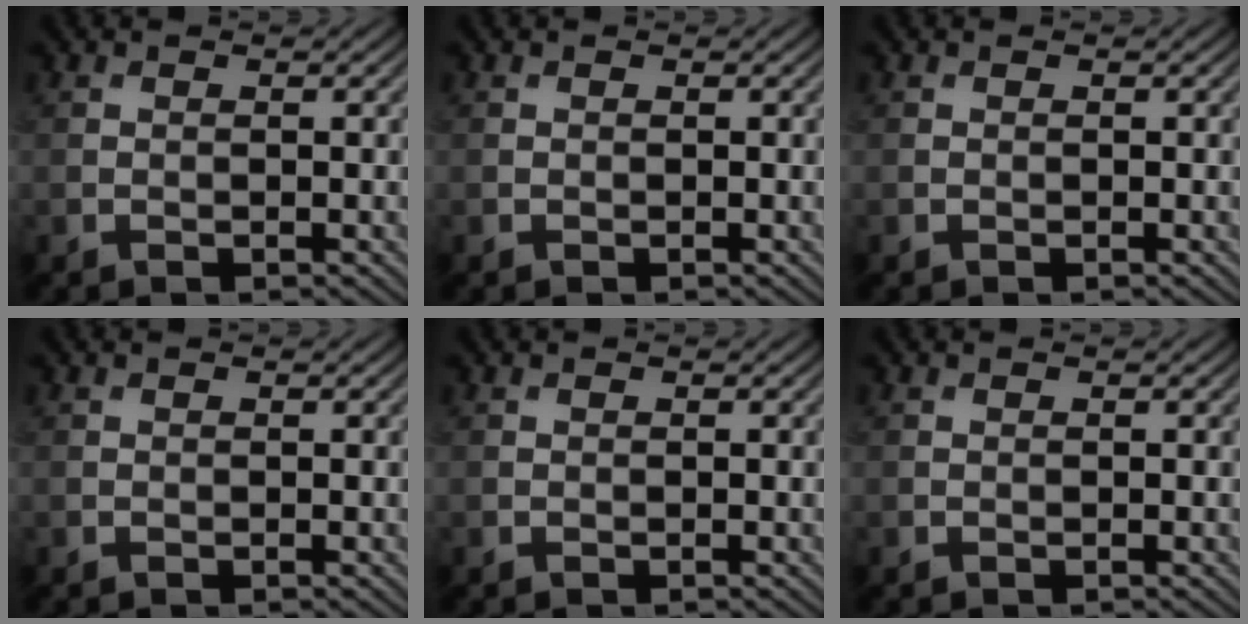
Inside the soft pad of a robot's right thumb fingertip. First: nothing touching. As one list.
[{"total": 0.0}, {"total": 0.0}, {"total": 0.0}, {"total": 0.0}, {"total": 0.0}]